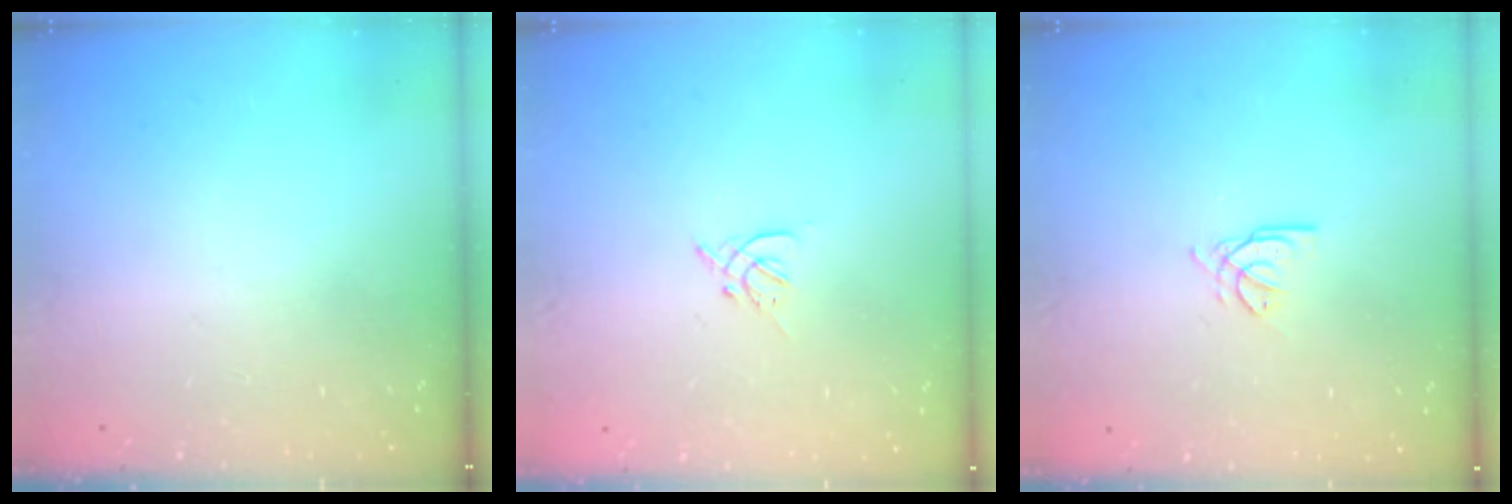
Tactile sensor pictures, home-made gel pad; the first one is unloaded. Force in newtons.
{"total": 2.7, "press": 2.6, "slide": 0.7}
{"total": 2.6, "press": 2.6, "slide": 0.1}